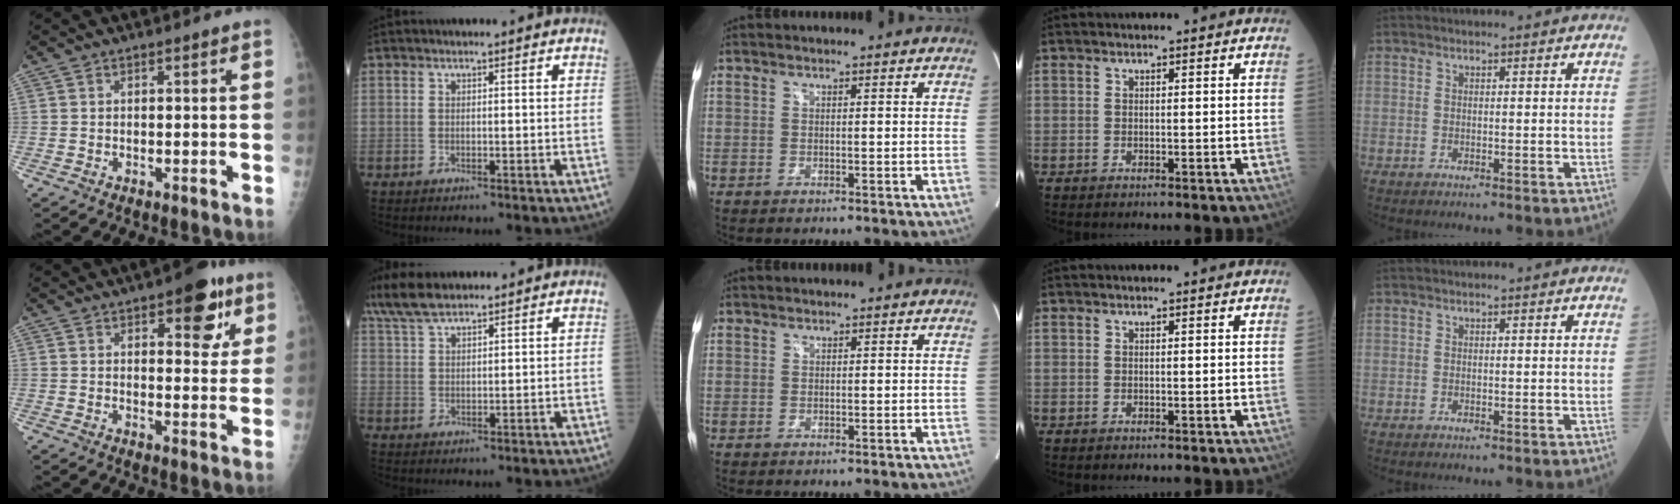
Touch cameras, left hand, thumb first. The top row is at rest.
{"thumb": {"total": 9.9, "force": [5.1, 4.5, 7.2], "torque": [-0.055, -0.017, 0.061]}, "index": {"total": 7.6, "force": [6.2, 1.9, 4.0], "torque": [-0.090, 0.017, 0.123]}, "middle": {"total": 0.7, "force": [0.6, 0.5, 0.0], "torque": [0.003, 0.003, 0.007]}}